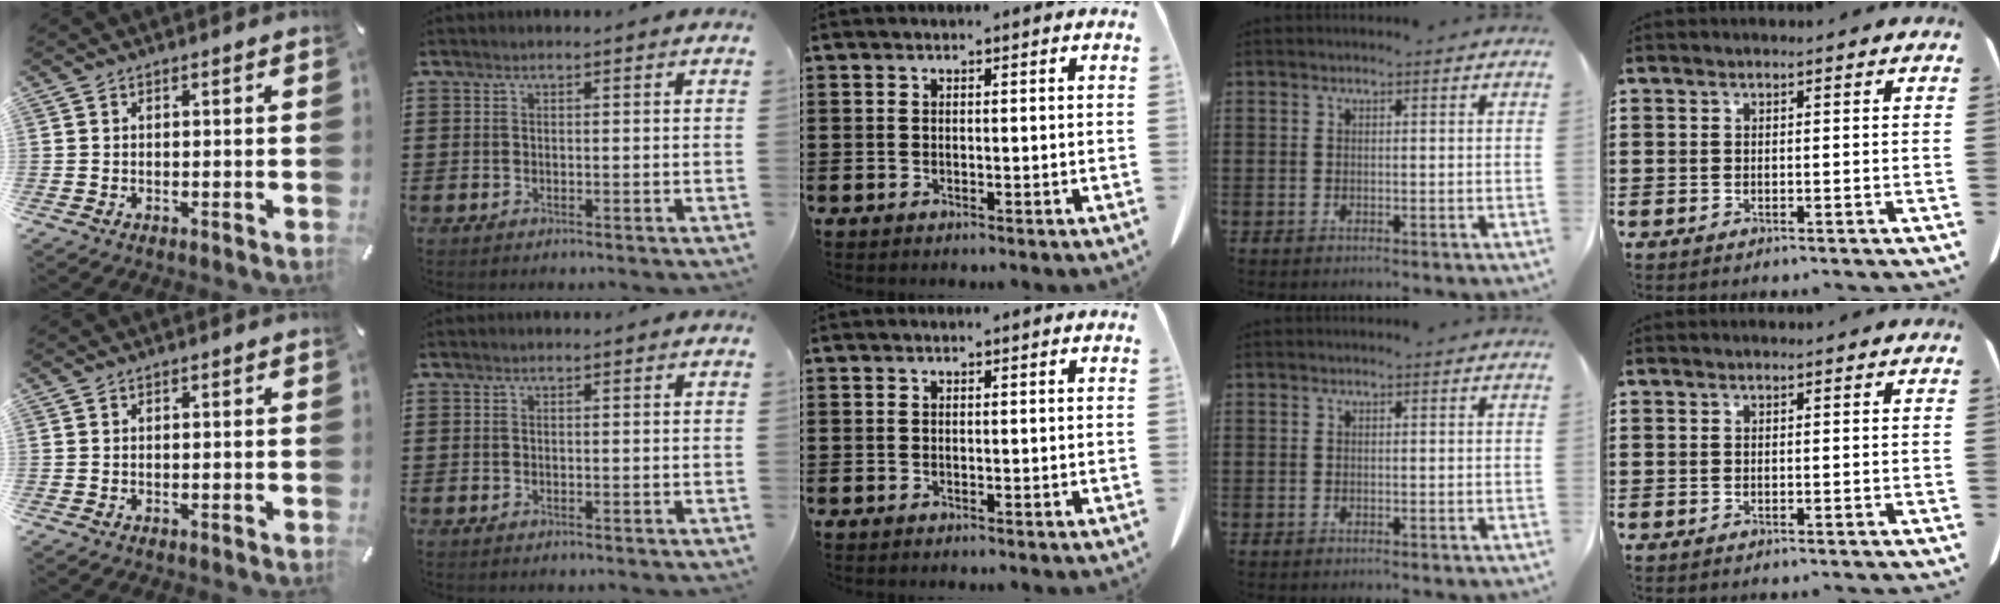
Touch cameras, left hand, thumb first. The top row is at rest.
{}